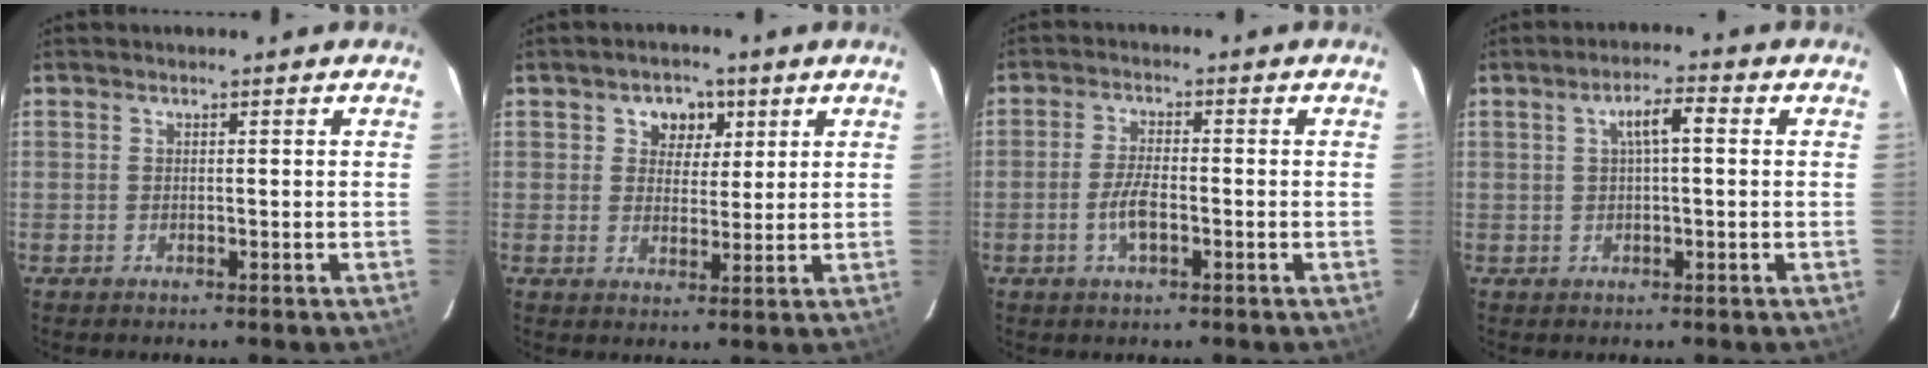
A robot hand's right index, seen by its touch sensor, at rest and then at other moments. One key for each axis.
{"total": 5.2, "fx": 2.2, "fy": 4.2, "fz": 2.1, "tx": -0.024, "ty": 0.007, "tz": 0.035}
{"total": 4.4, "fx": -1.7, "fy": 1.6, "fz": 3.8, "tx": -0.081, "ty": 0.003, "tz": -0.032}
{"total": 4.4, "fx": 0.9, "fy": 1.0, "fz": 4.1, "tx": -0.075, "ty": 0.012, "tz": 0.017}